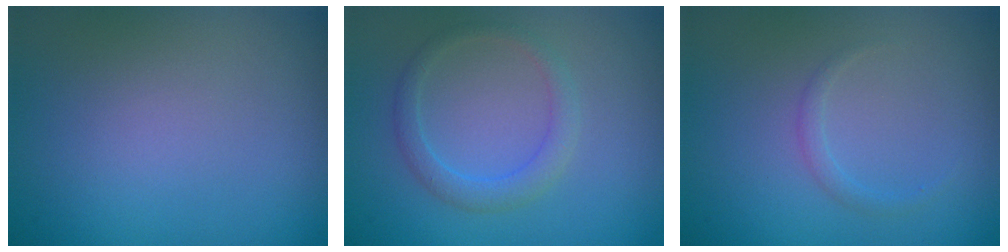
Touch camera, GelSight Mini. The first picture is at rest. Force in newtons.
{"total": 2.0, "press": 2.0, "slide": 0.1}
{"total": 0.8, "press": 0.8, "slide": 0.1}